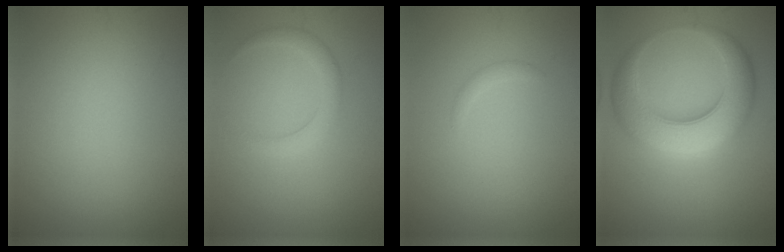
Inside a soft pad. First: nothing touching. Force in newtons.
{"total": 2.0, "press": 2.0, "slide": 0.2}
{"total": 0.7, "press": 0.7, "slide": 0.1}
{"total": 8.0, "press": 8.0, "slide": 0.1}